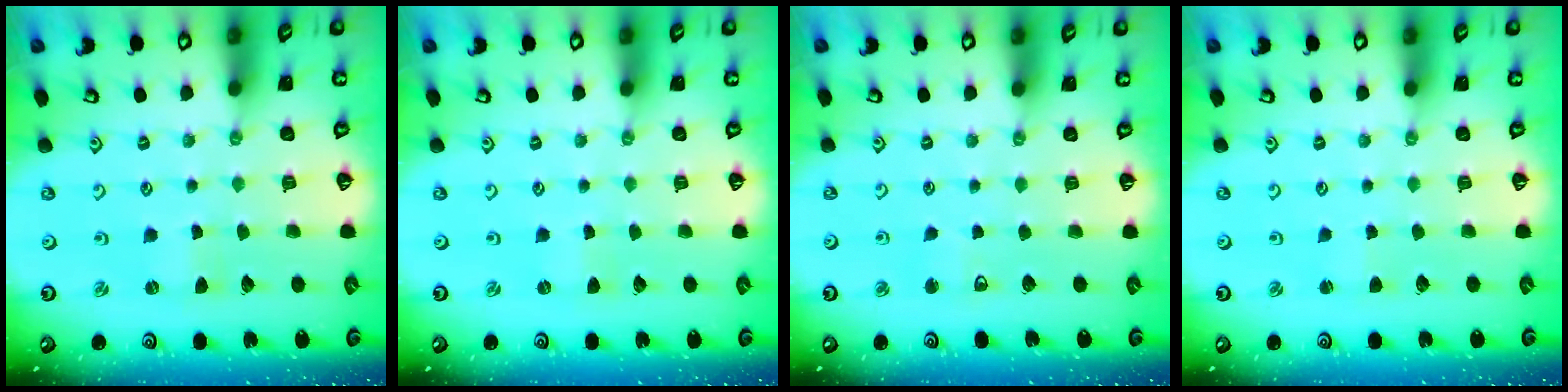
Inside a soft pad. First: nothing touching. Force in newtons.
{"total": 0.0}
{"total": 3.9, "press": 3.9, "slide": 0.7}
{"total": 1.5, "press": 1.5, "slide": 0.1}